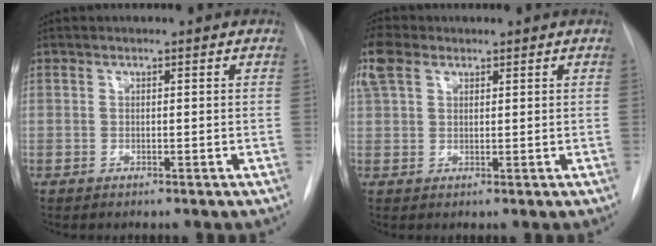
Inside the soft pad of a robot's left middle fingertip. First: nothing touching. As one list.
[{"total": 4.7, "force": [2.7, 2.8, 2.6], "torque": [-0.073, 0.024, 0.056]}]